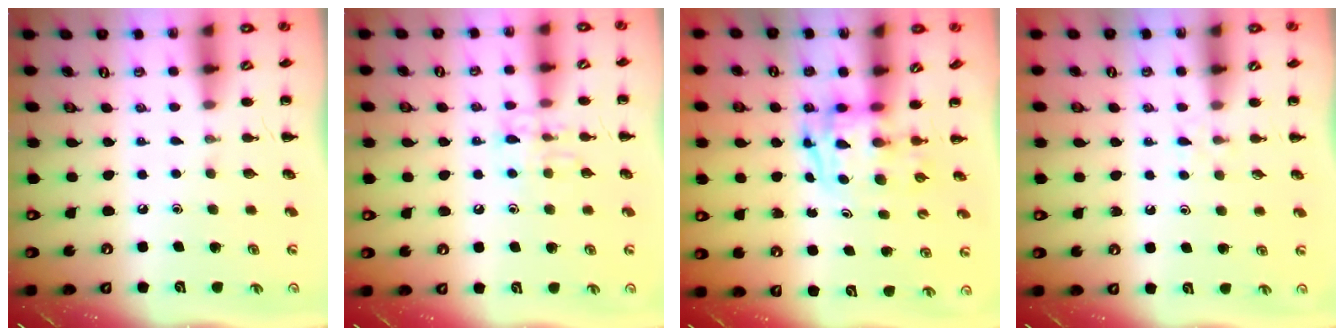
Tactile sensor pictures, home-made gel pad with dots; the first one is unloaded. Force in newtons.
{"total": 7.8, "press": 7.8, "slide": 0.8}
{"total": 3.2, "press": 3.2, "slide": 0.6}
{"total": 2.9, "press": 2.6, "slide": 1.3}